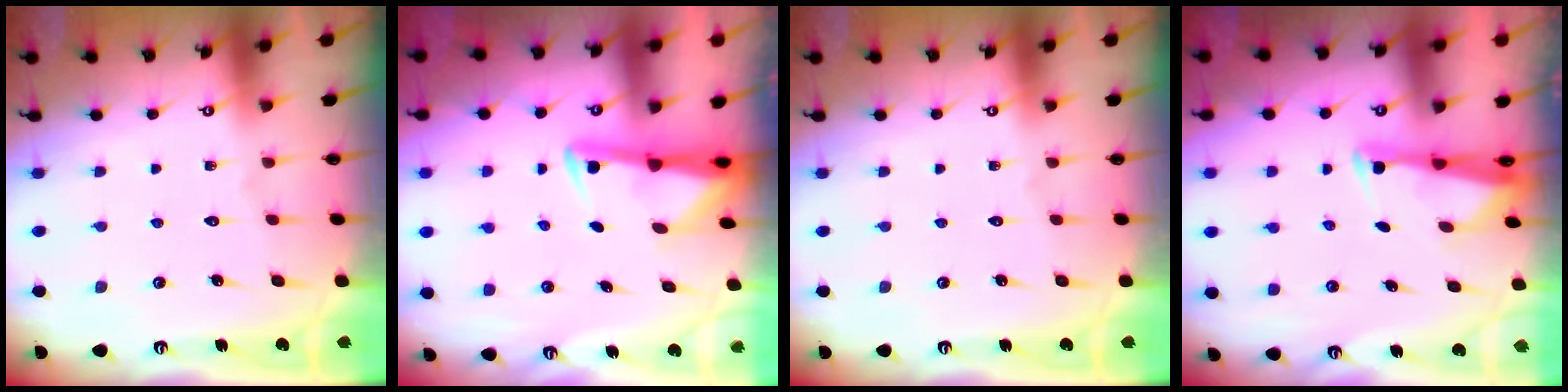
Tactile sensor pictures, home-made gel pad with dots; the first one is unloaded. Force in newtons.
{"total": 3.0, "press": 2.9, "slide": 0.6}
{"total": 0.0}
{"total": 2.7, "press": 2.7, "slide": 0.6}